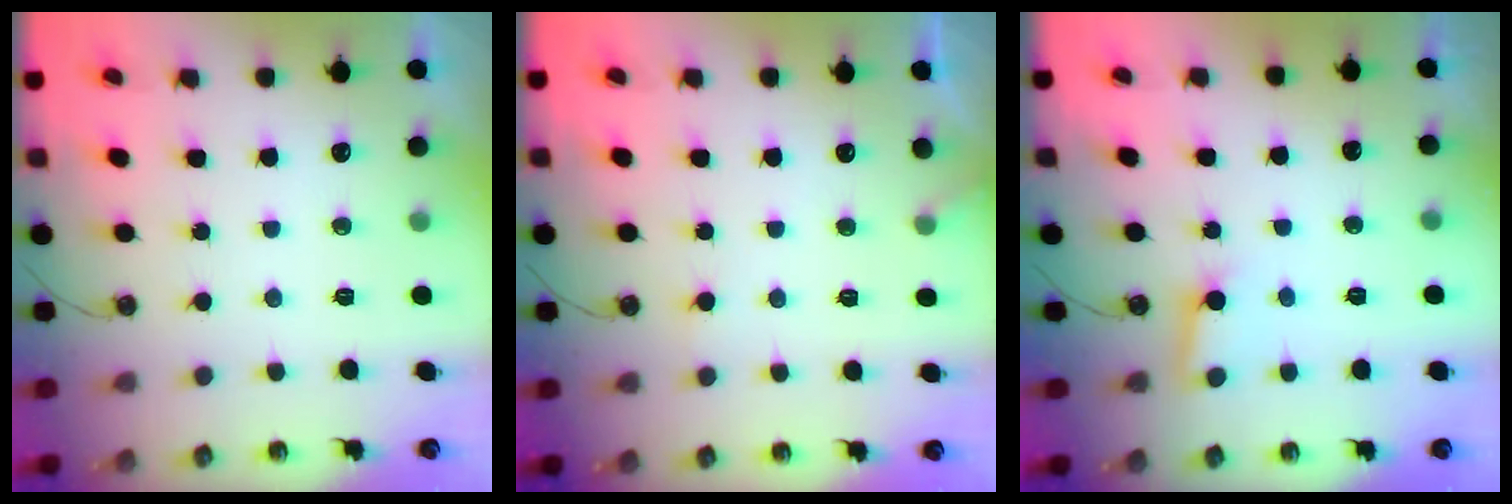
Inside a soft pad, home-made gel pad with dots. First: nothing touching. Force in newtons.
{"total": 5.7, "press": 5.7, "slide": 0.5}
{"total": 3.0, "press": 3.0, "slide": 0.2}